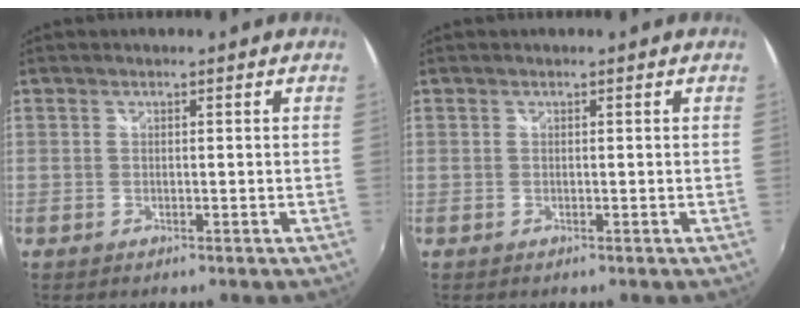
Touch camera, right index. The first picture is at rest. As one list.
[{"total": 0.0}]